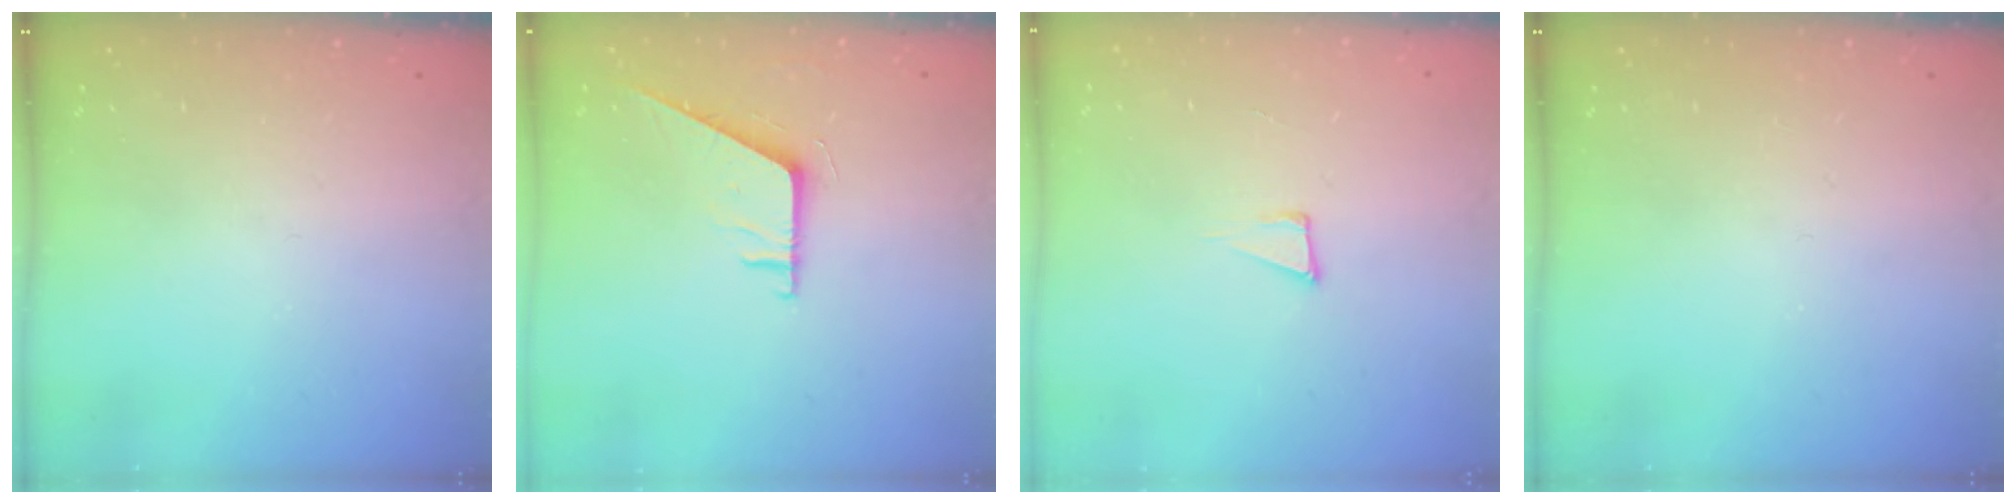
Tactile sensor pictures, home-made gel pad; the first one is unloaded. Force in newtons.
{"total": 5.4, "press": 5.4, "slide": 0.5}
{"total": 4.0, "press": 2.5, "slide": 3.1}
{"total": 0.0}